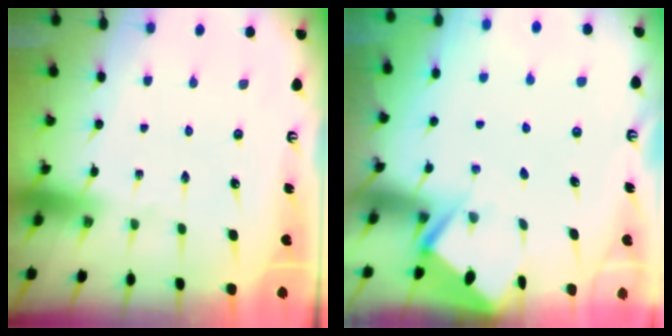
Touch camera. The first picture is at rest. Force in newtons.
{"total": 2.9, "press": 2.9, "slide": 0.3}